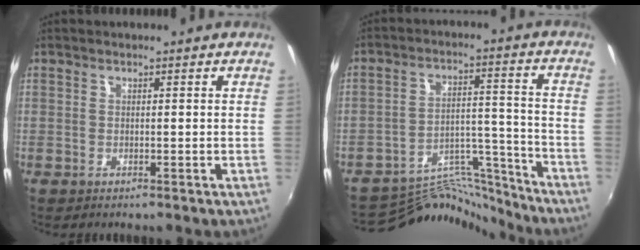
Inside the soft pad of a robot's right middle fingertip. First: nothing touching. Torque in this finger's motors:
{"motor_torque": [-1.02, -0.99, -0.15, -0.11]}